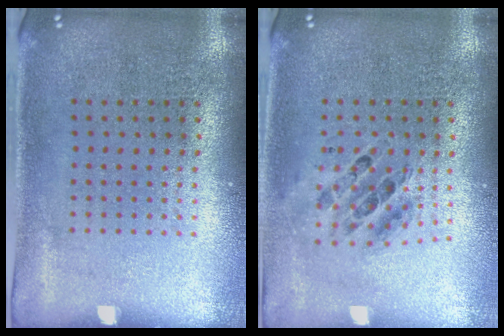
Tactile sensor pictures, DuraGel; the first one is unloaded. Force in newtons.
{"total": 0.7, "press": 0.7, "slide": 0.2}